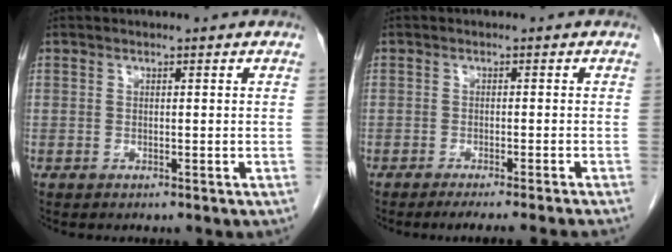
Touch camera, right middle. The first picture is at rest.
{"total": 7.9, "force": [-6.9, -1.1, 3.6], "torque": [-0.023, -0.018, -0.092]}